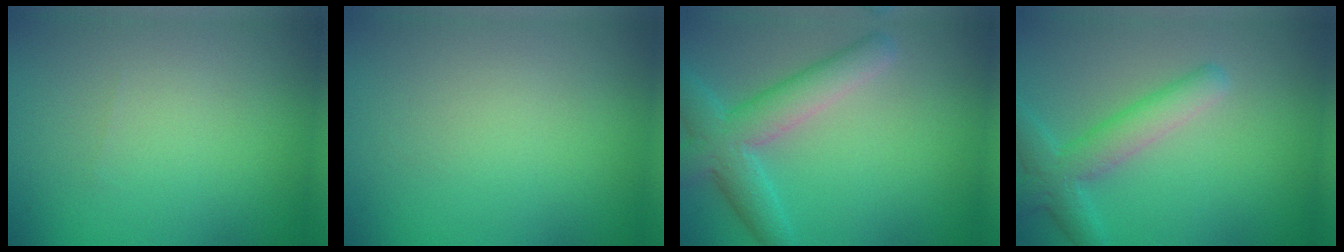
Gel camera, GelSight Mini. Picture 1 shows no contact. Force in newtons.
{"total": 0.0}
{"total": 5.6, "press": 5.6, "slide": 0.4}
{"total": 4.2, "press": 4.2, "slide": 0.1}